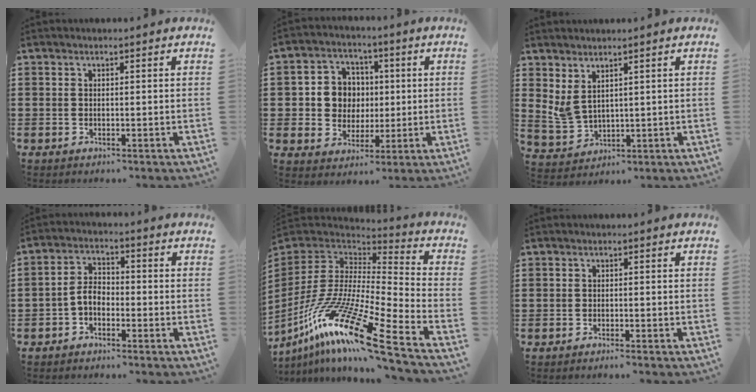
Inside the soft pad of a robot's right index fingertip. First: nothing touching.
{"total": 6.8, "force": [0.4, 6.5, 2.0], "torque": [-0.067, 0.021, 0.008]}
{"total": 3.3, "force": [2.2, 1.5, 2.0], "torque": [-0.061, -0.005, 0.039]}
{"total": 3.9, "force": [-1.8, 2.3, 2.6], "torque": [-0.063, 0.005, -0.040]}
{"total": 17.6, "force": [-11.6, 2.2, 13.0], "torque": [-0.275, 0.000, -0.220]}
{"total": 0.9, "force": [-0.8, -0.3, 0.2], "torque": [-0.006, -0.004, -0.015]}